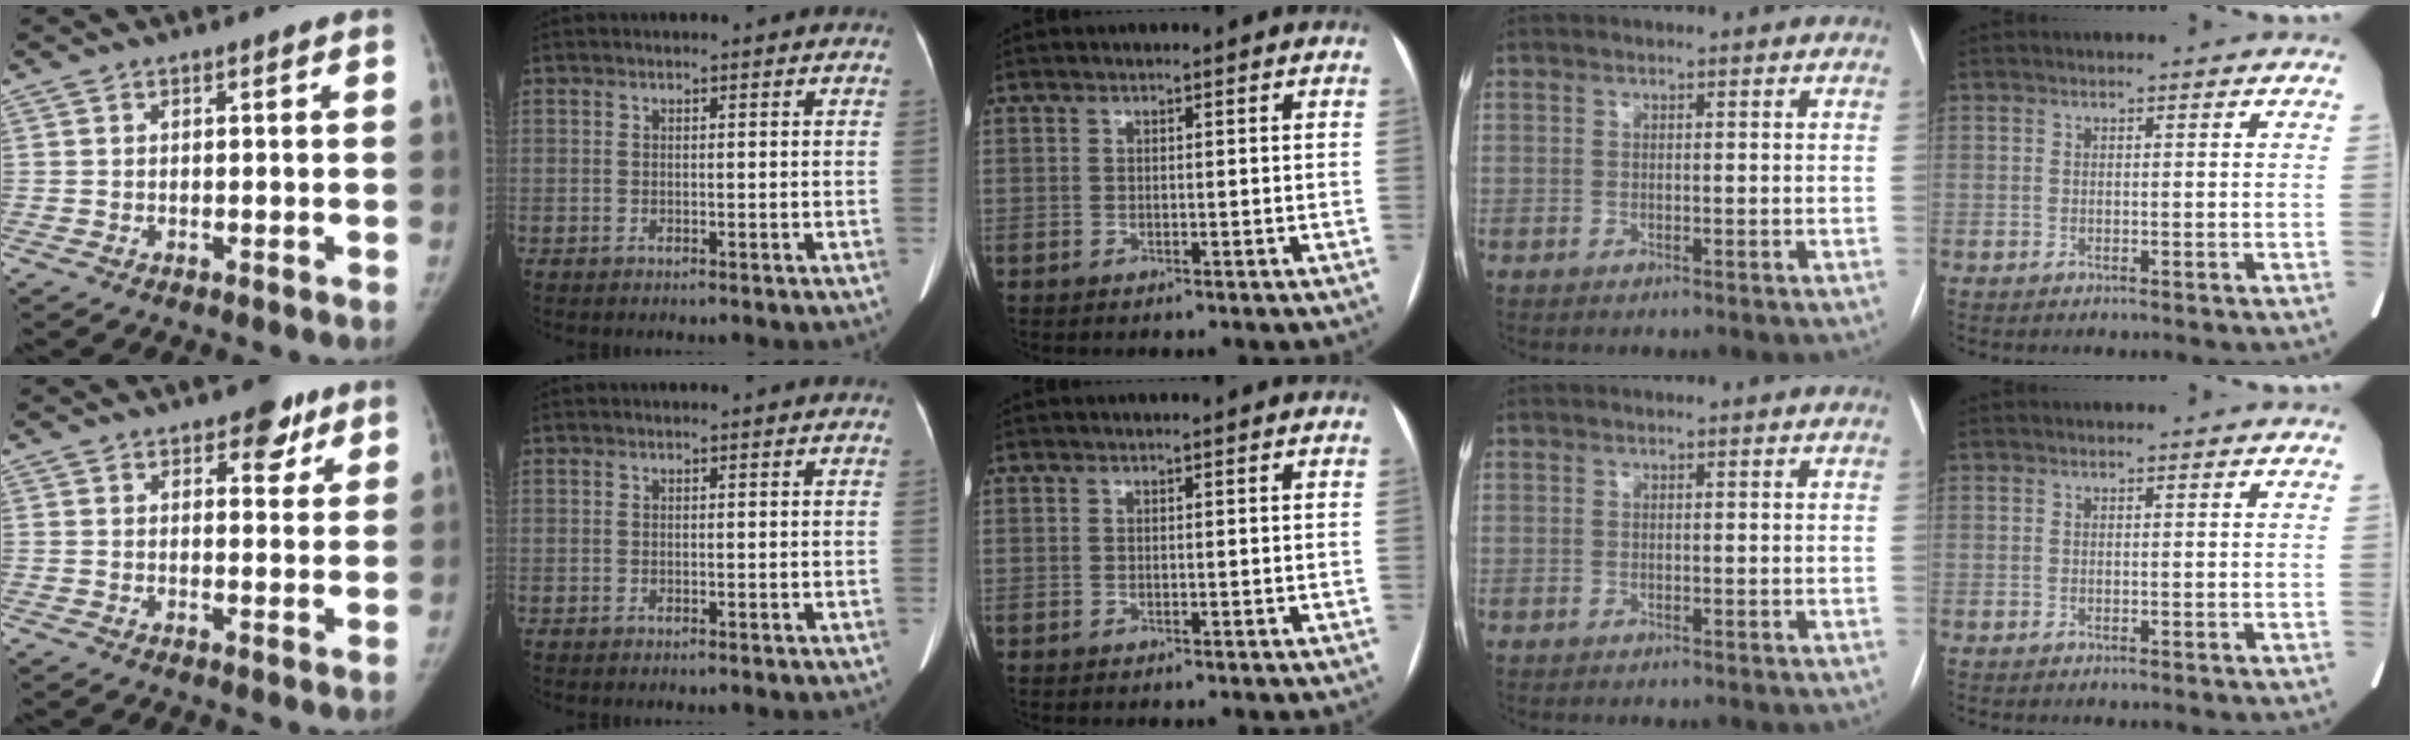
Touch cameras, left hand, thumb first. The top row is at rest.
{"thumb": {"total": 5.9, "force": [3.5, 3.4, 3.3], "torque": [-0.010, -0.014, 0.043]}}